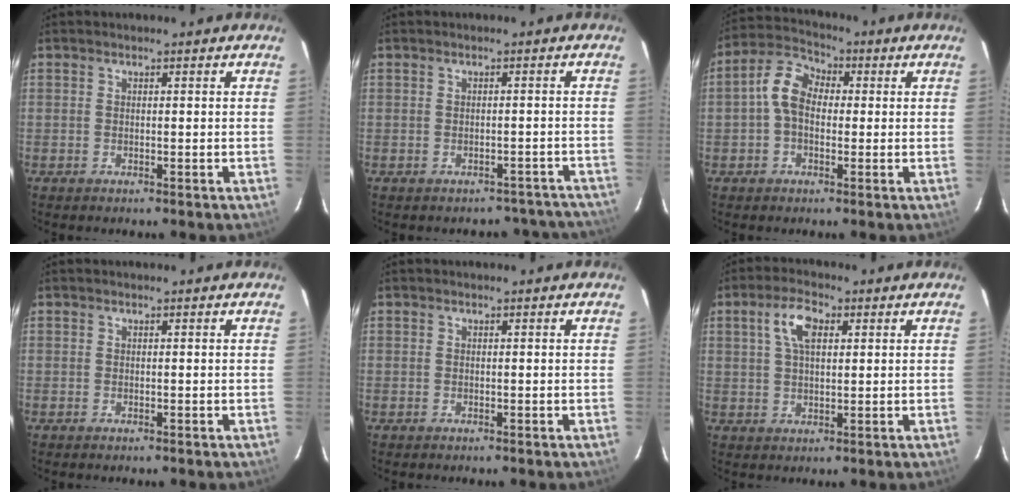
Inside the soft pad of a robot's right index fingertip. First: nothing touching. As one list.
[{"total": 9.3, "force": [-8.4, 4.0, 1.1], "torque": [0.005, 0.031, -0.071]}, {"total": 7.4, "force": [0.0, 5.3, 5.2], "torque": [-0.108, 0.028, -0.005]}, {"total": 0.0}, {"total": 0.0}, {"total": 6.2, "force": [2.2, 3.0, 5.0], "torque": [-0.093, 0.014, 0.041]}]